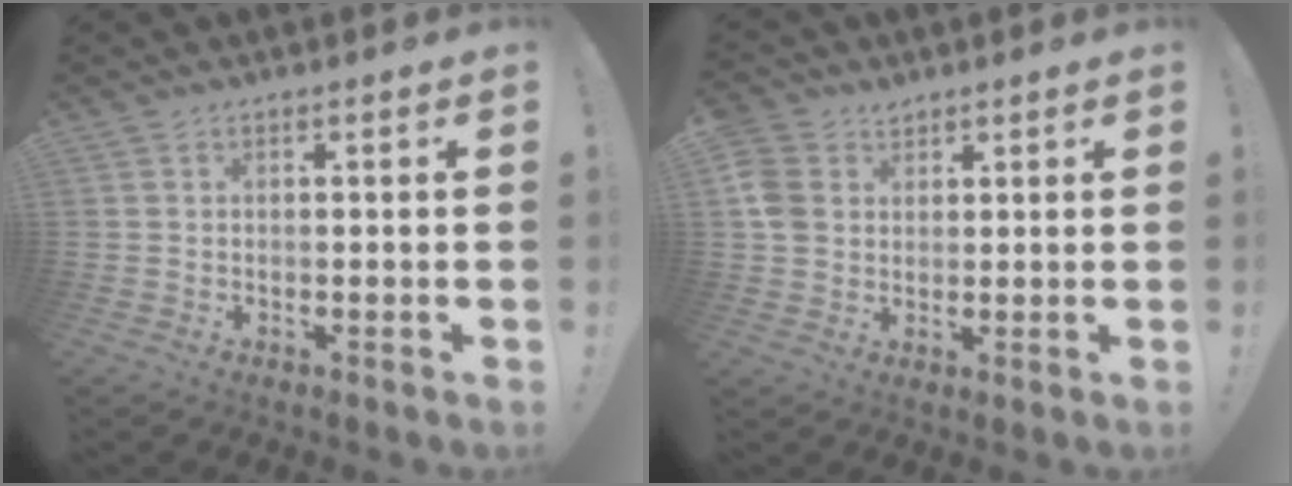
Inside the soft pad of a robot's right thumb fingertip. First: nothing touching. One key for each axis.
{"total": 7.4, "fx": 2.7, "fy": 6.3, "fz": 2.9, "tx": -0.056, "ty": -0.008, "tz": 0.055}